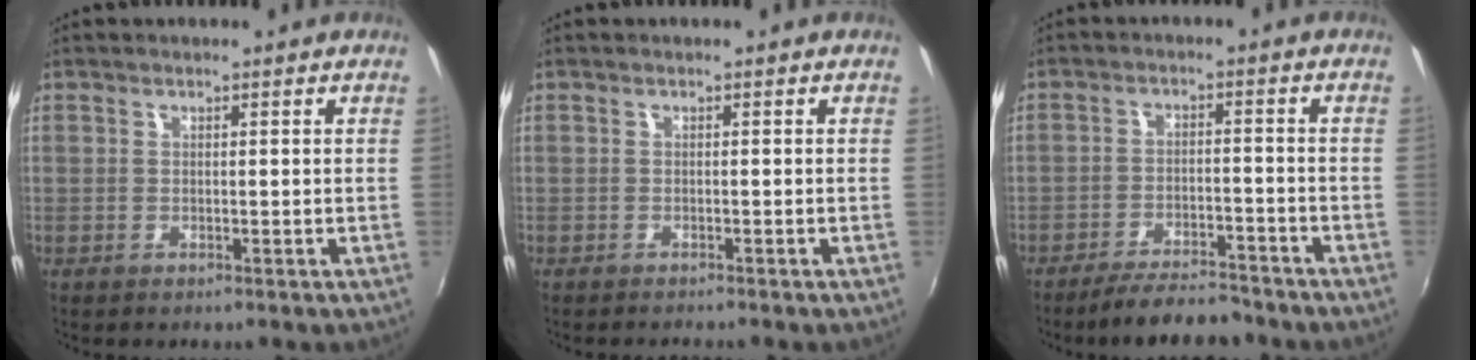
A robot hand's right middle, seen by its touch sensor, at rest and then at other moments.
{"total": 1.4, "force": [-1.4, 0.1, 0.4], "torque": [-0.008, -0.011, -0.023]}
{"total": 9.2, "force": [-8.1, 2.1, 3.8], "torque": [-0.091, 0.003, -0.119]}